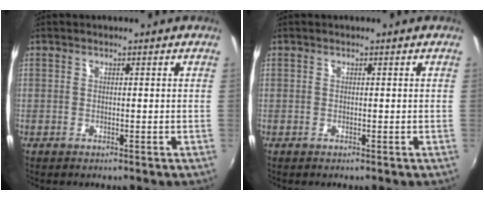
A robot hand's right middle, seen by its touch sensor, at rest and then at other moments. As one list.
[{"total": 0.0}]